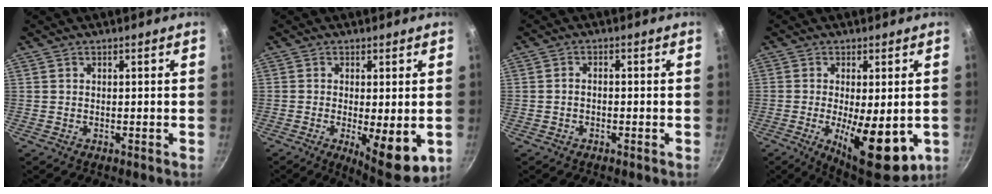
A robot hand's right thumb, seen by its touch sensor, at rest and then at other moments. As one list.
[{"total": 9.9, "force": [-1.9, 3.0, 9.3], "torque": [-0.123, -0.011, -0.014]}, {"total": 1.4, "force": [-0.7, 0.8, 0.9], "torque": [-0.016, 0.013, -0.012]}, {"total": 14.3, "force": [-3.2, 5.2, 12.9], "torque": [-0.177, -0.012, -0.035]}]